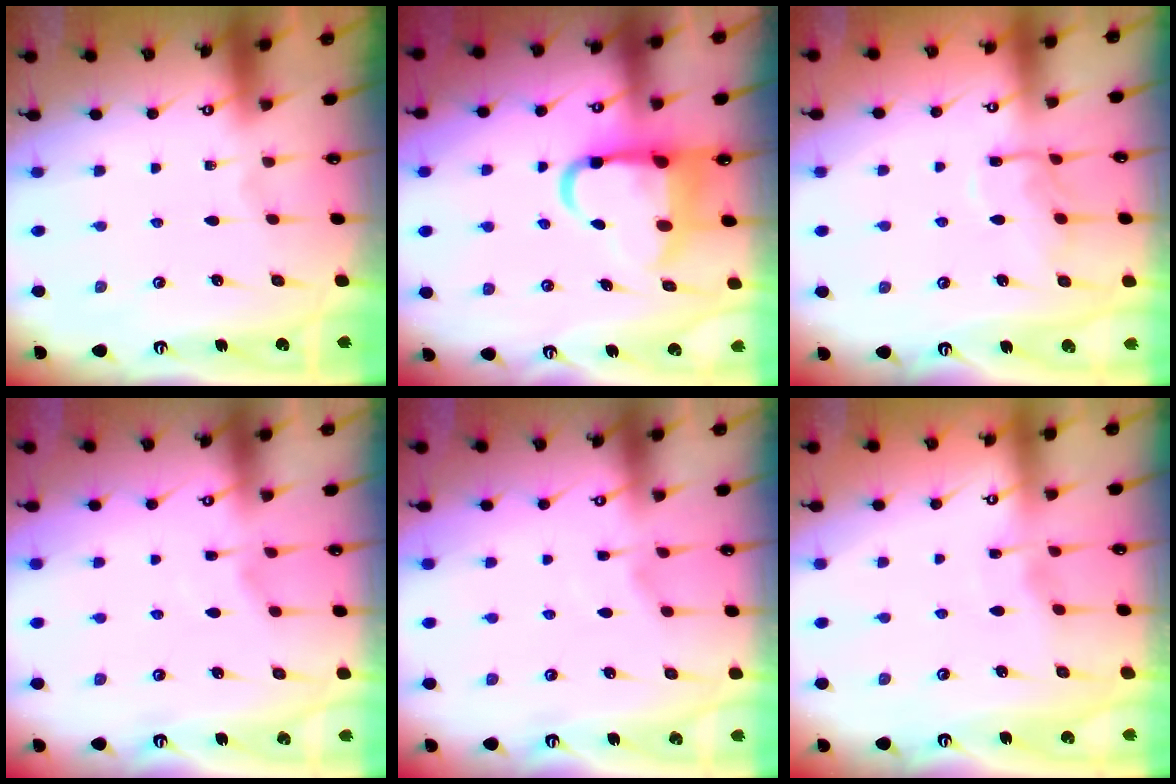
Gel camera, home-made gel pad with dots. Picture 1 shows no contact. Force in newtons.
{"total": 10.7, "press": 10.5, "slide": 2.1}
{"total": 9.0, "press": 9.0, "slide": 0.6}
{"total": 2.8, "press": 2.8, "slide": 0.5}
{"total": 2.8, "press": 2.8, "slide": 0.5}
{"total": 3.2, "press": 3.1, "slide": 0.4}